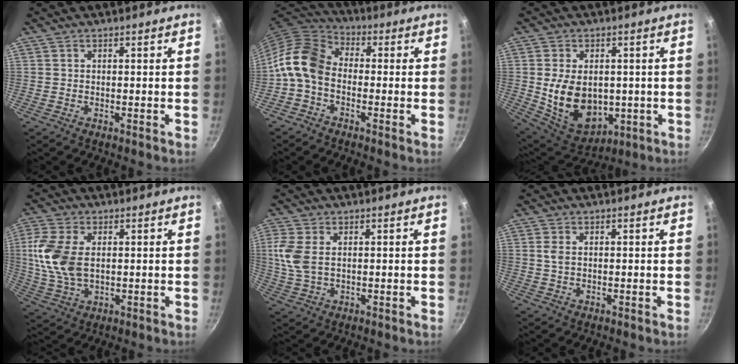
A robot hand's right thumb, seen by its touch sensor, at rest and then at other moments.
{"total": 9.8, "force": [-2.2, 7.0, 6.5], "torque": [-0.112, 0.037, -0.068]}
{"total": 14.6, "force": [-0.5, 10.4, 10.4], "torque": [-0.149, -0.017, 0.019]}
{"total": 11.4, "force": [1.3, 6.9, 9.0], "torque": [-0.189, -0.004, 0.027]}
{"total": 6.5, "force": [1.1, 3.8, 5.1], "torque": [-0.117, 0.000, 0.024]}
{"total": 1.6, "force": [0.3, 0.9, 1.3], "torque": [-0.027, 0.001, 0.007]}